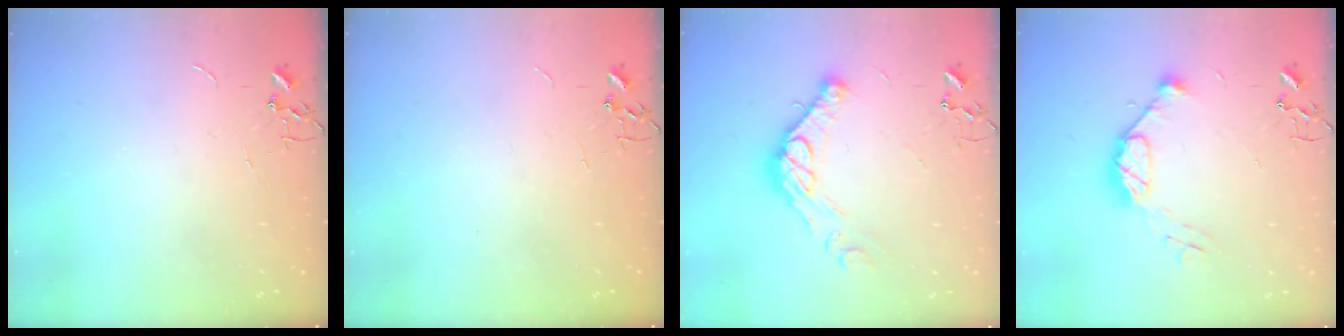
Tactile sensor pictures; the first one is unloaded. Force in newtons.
{"total": 0.0}
{"total": 13.3, "press": 13.3, "slide": 0.8}
{"total": 10.2, "press": 10.2, "slide": 1.1}